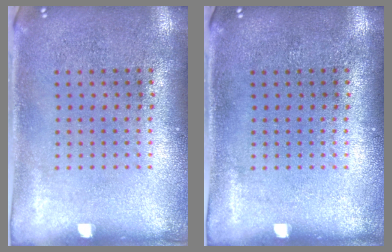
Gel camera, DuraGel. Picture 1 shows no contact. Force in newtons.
{"total": 0.0}